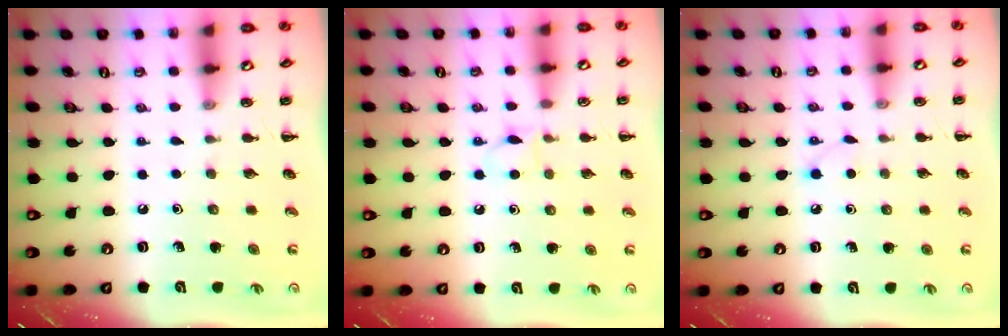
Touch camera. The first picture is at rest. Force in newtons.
{"total": 3.7, "press": 3.5, "slide": 1.2}
{"total": 2.2, "press": 2.0, "slide": 0.8}